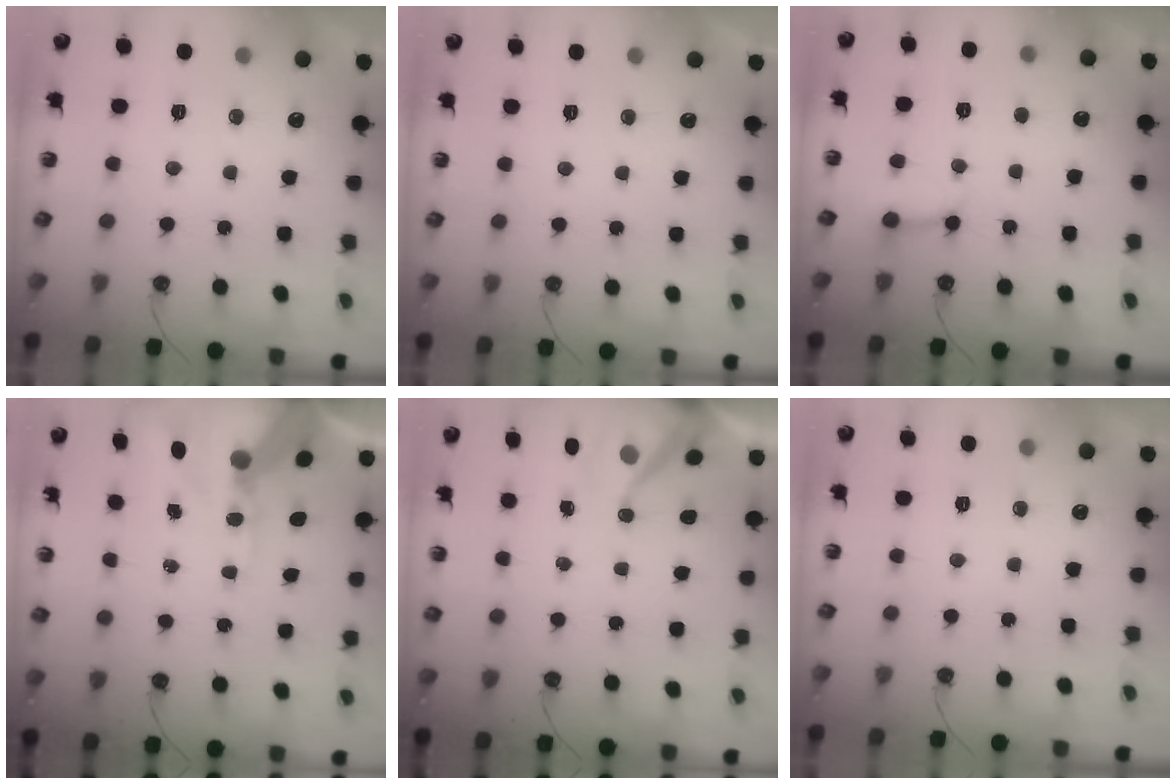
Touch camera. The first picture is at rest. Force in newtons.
{"total": 0.0}
{"total": 3.1, "press": 3.0, "slide": 0.4}
{"total": 13.9, "press": 13.7, "slide": 1.9}
{"total": 6.1, "press": 6.1, "slide": 0.6}
{"total": 0.0}